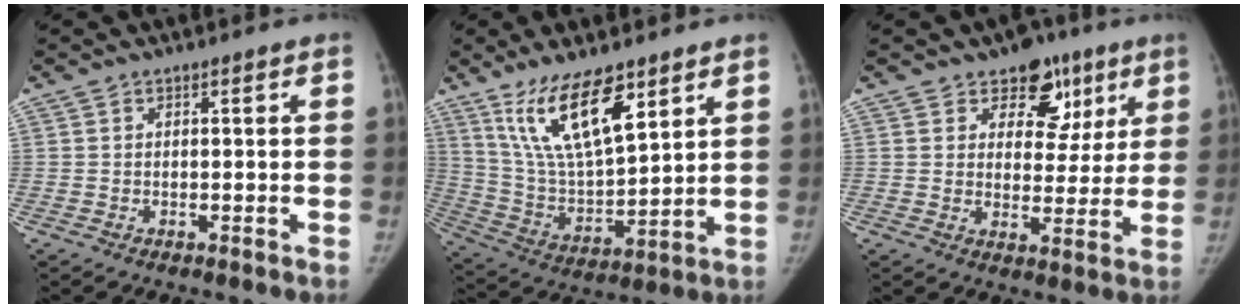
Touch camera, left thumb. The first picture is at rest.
{"total": 15.8, "force": [9.5, 5.1, 11.4], "torque": [-0.192, -0.049, 0.195]}
{"total": 10.2, "force": [5.7, 7.2, 4.3], "torque": [-0.003, -0.018, 0.078]}